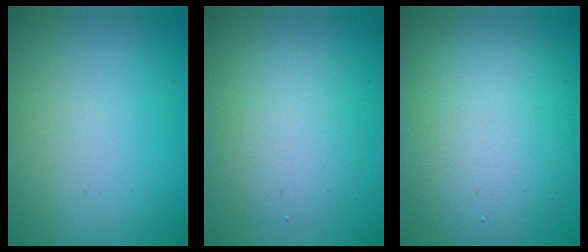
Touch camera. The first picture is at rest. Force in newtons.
{"total": 3.8, "press": 3.8, "slide": 0.4}
{"total": 8.9, "press": 8.9, "slide": 0.3}